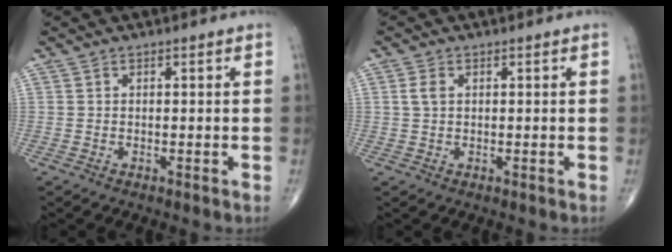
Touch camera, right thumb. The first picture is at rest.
{"total": 2.2, "force": [0.5, 1.4, 1.6], "torque": [-0.035, 0.004, 0.010]}